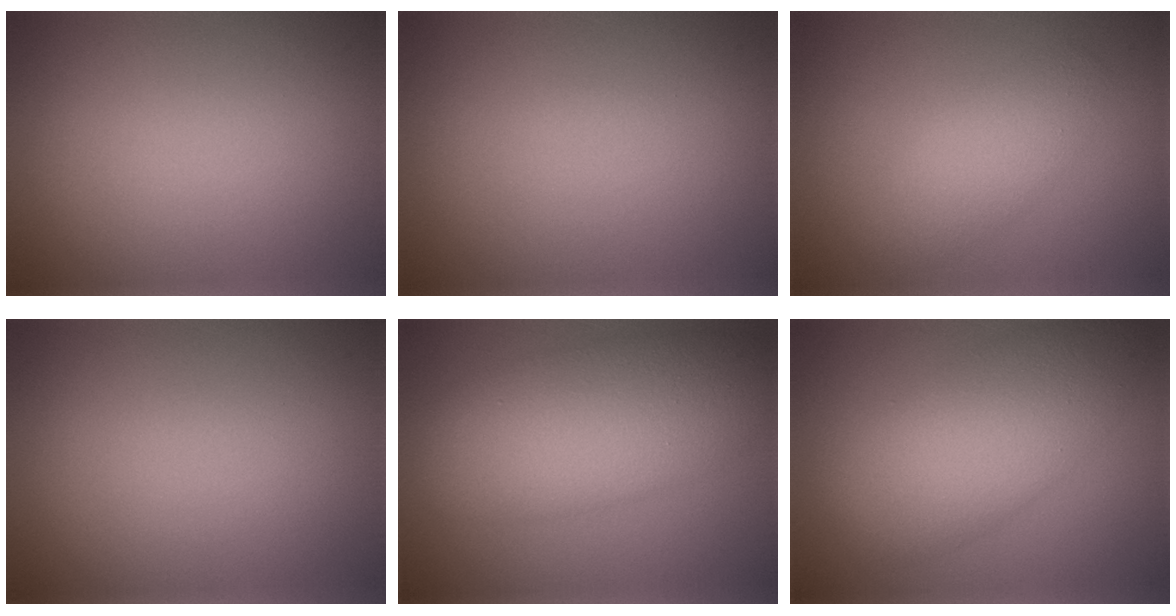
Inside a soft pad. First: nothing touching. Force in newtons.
{"total": 0.0}
{"total": 2.7, "press": 2.7, "slide": 0.2}
{"total": 0.0}
{"total": 8.4, "press": 8.4, "slide": 0.0}
{"total": 7.2, "press": 7.2, "slide": 0.2}